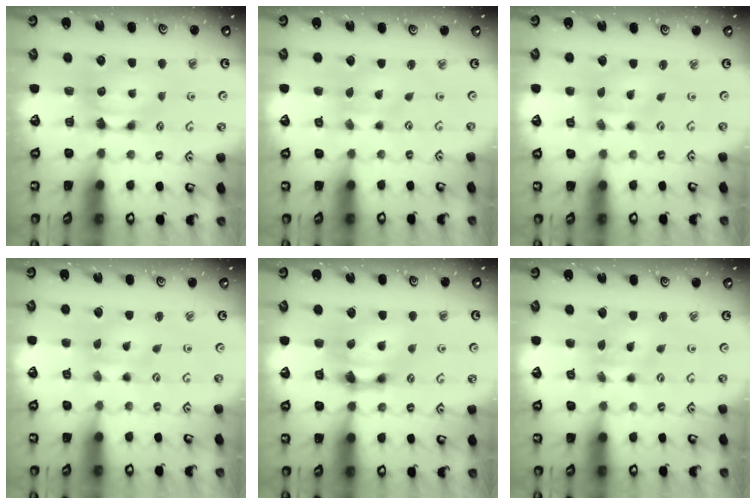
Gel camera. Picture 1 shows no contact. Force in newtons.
{"total": 2.1, "press": 1.8, "slide": 1.0}
{"total": 1.4, "press": 0.8, "slide": 1.2}
{"total": 2.4, "press": 2.2, "slide": 1.0}
{"total": 3.4, "press": 2.7, "slide": 2.1}
{"total": 1.5, "press": 1.0, "slide": 1.1}